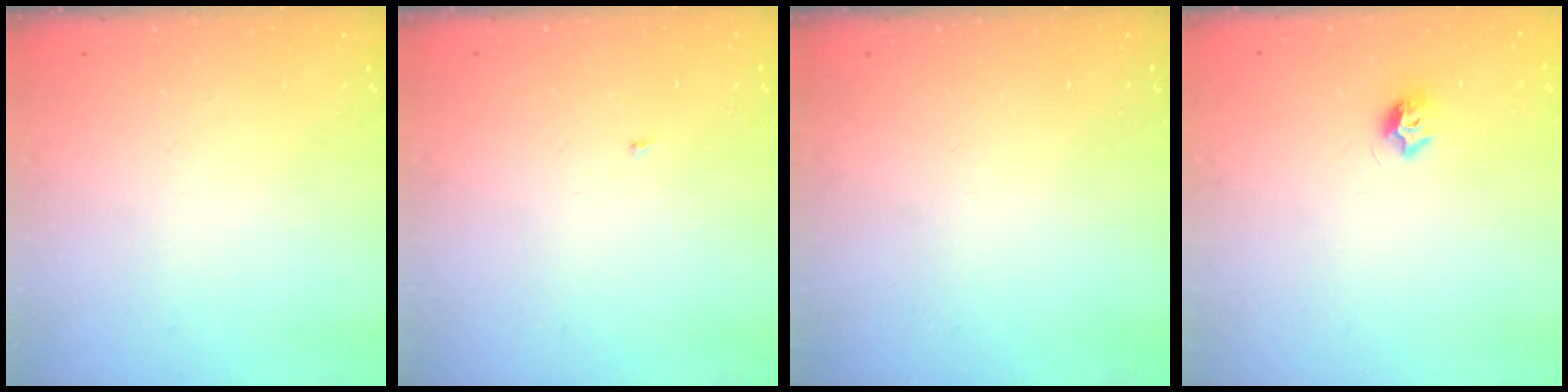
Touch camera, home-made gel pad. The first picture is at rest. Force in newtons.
{"total": 1.8, "press": 1.8, "slide": 0.2}
{"total": 0.0}
{"total": 7.4, "press": 7.4, "slide": 0.6}